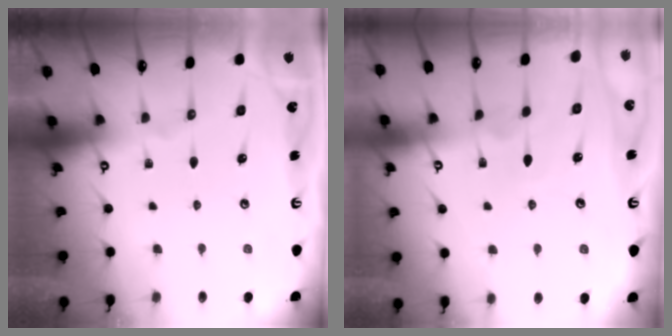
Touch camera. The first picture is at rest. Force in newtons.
{"total": 4.4, "press": 4.4, "slide": 0.2}